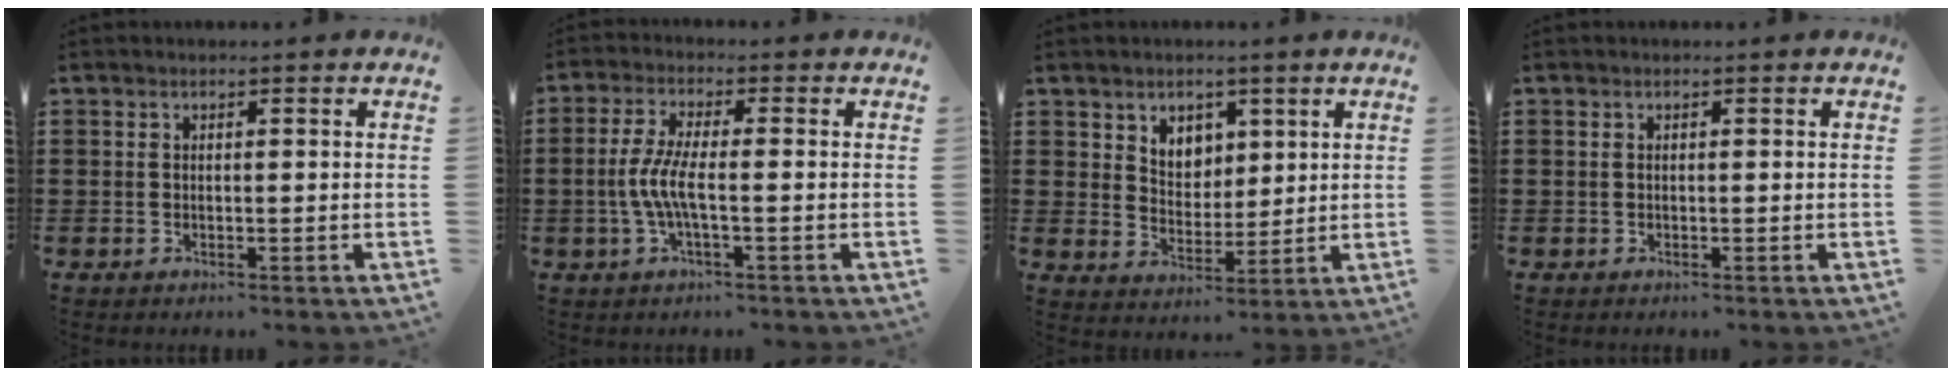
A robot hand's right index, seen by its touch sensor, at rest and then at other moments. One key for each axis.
{"total": 5.4, "fx": -1.3, "fy": 0.9, "fz": 5.2, "tx": -0.127, "ty": -0.013, "tz": -0.035}
{"total": 4.6, "fx": 3.0, "fy": 3.4, "fz": 0.9, "tx": -0.034, "ty": 0.004, "tz": 0.056}
{"total": 0.0}